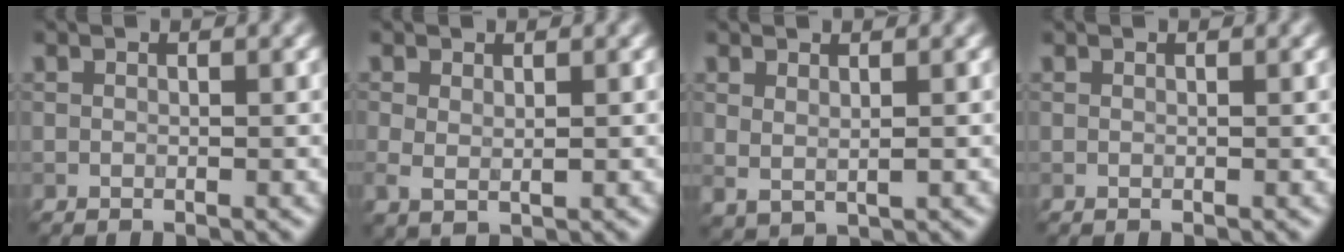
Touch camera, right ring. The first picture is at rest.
{"total": 1.5, "force": [0.4, 0.6, 1.3], "torque": [-0.030, -0.004, 0.009]}
{"total": 1.4, "force": [0.7, 0.4, 1.1], "torque": [-0.022, -0.010, 0.020]}
{"total": 0.0}